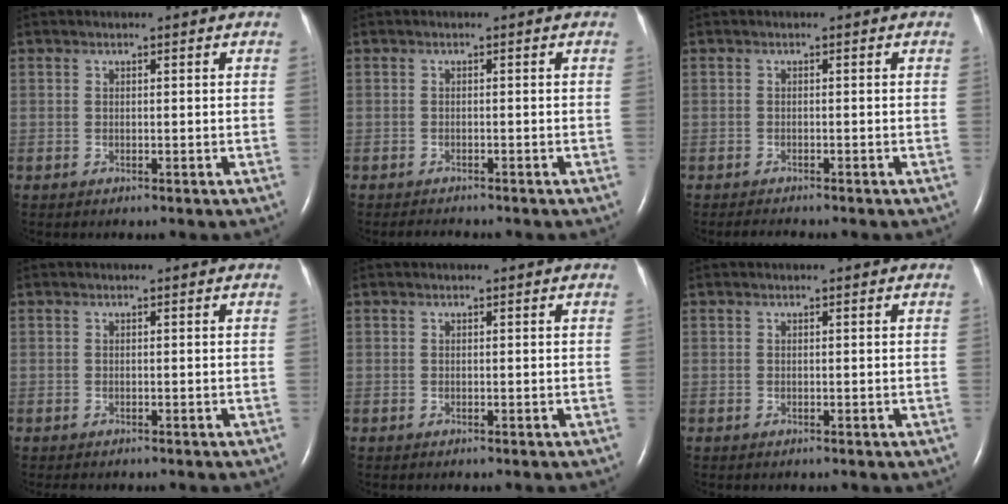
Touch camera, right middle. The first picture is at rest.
{"total": 2.0, "force": [-1.9, 0.2, 0.6], "torque": [-0.015, -0.007, -0.022]}
{"total": 1.9, "force": [-1.8, 0.0, 0.6], "torque": [-0.015, -0.007, -0.024]}
{"total": 1.0, "force": [-0.9, 0.3, 0.4], "torque": [-0.009, -0.003, -0.008]}
{"total": 0.0}
{"total": 0.0}